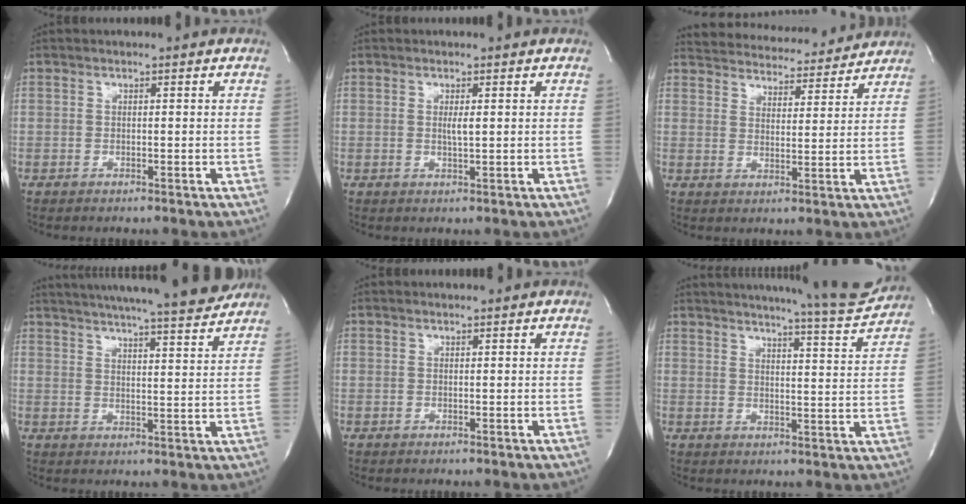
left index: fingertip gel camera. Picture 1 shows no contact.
{"total": 1.3, "force": [0.0, 0.0, 1.3], "torque": [-0.030, -0.006, 0.000]}
{"total": 15.9, "force": [15.2, 3.5, 3.0], "torque": [-0.042, 0.012, 0.200]}
{"total": 20.2, "force": [18.4, 0.4, 8.3], "torque": [-0.136, -0.024, 0.245]}
{"total": 0.0}
{"total": 15.3, "force": [14.4, -0.2, 5.3], "torque": [-0.081, -0.054, 0.175]}